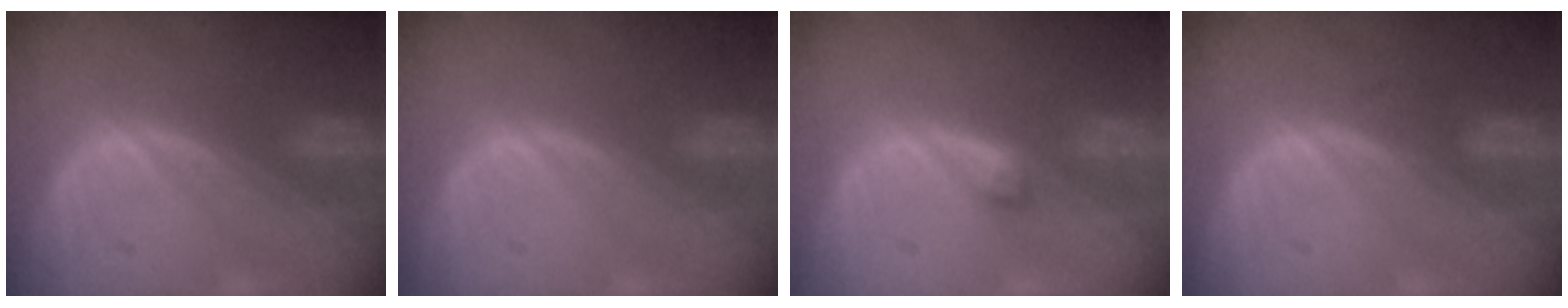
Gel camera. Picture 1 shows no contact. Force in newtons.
{"total": 0.0}
{"total": 1.5, "press": 1.4, "slide": 0.2}
{"total": 0.7, "press": 0.7, "slide": 0.1}